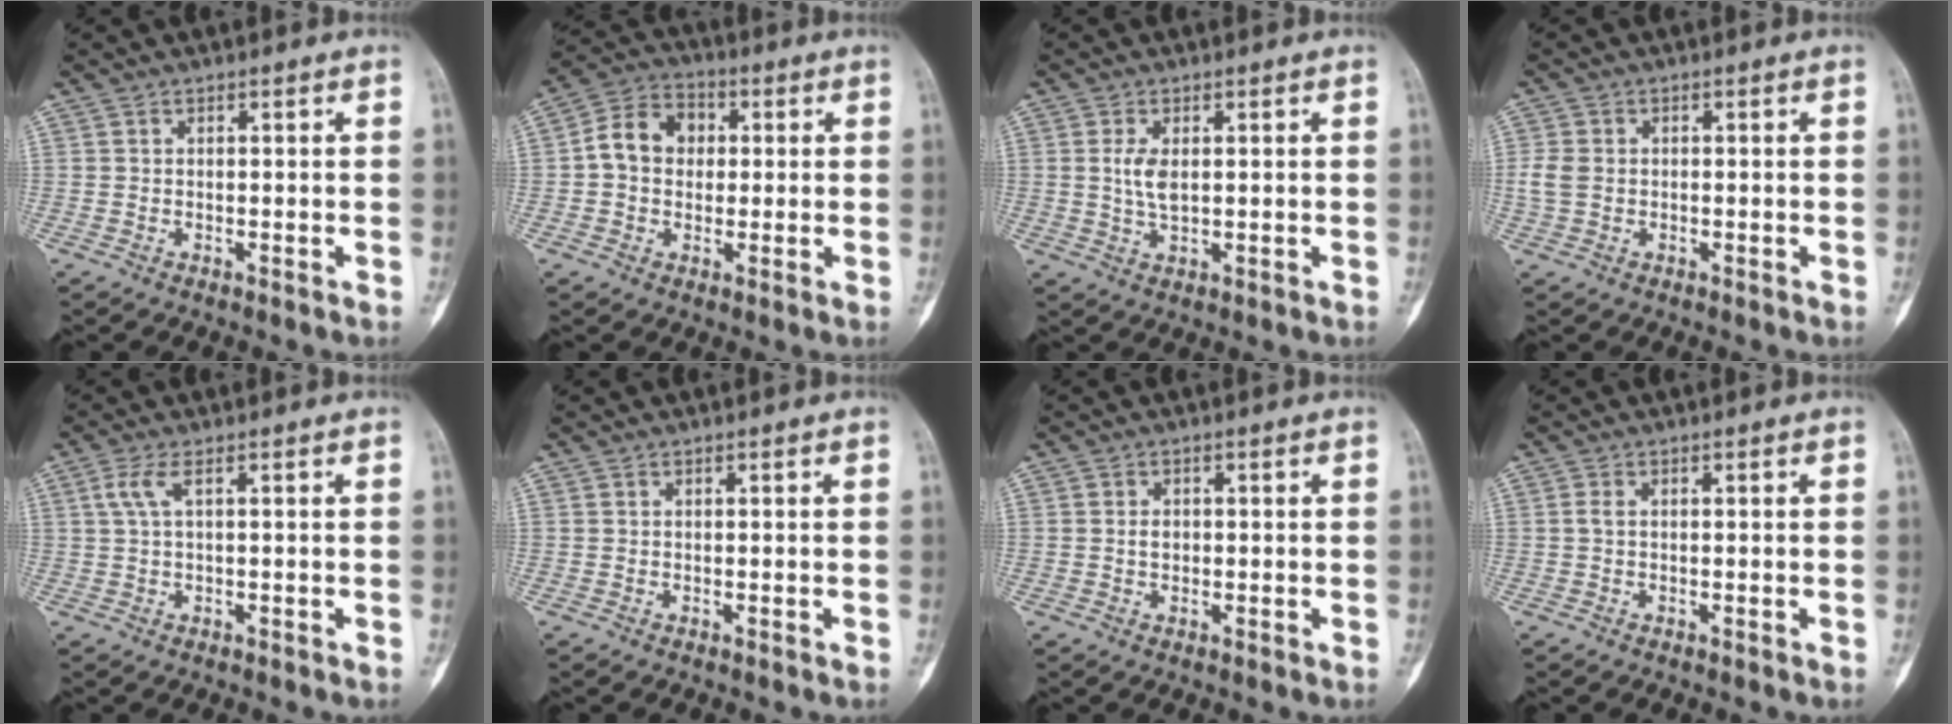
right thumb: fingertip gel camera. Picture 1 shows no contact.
{"total": 9.0, "force": [0.6, 7.3, 5.3], "torque": [-0.070, 0.024, -0.001]}
{"total": 3.9, "force": [0.6, 1.8, 3.5], "torque": [-0.075, -0.006, 0.016]}
{"total": 3.5, "force": [-0.1, 2.8, 2.1], "torque": [-0.050, 0.007, -0.002]}
{"total": 2.8, "force": [0.9, 0.7, 2.6], "torque": [-0.074, 0.012, 0.022]}
{"total": 0.0}
{"total": 1.6, "force": [0.0, 1.2, 1.1], "torque": [-0.012, 0.003, 0.000]}
{"total": 0.9, "force": [0.0, 0.5, 0.8], "torque": [-0.018, 0.000, -0.002]}